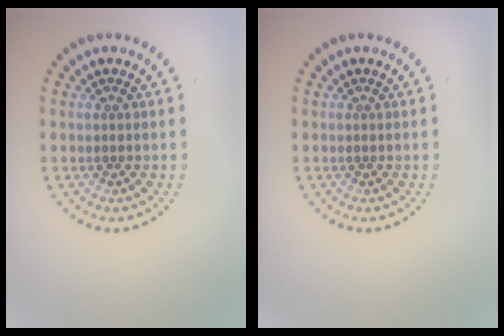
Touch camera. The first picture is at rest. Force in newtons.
{"total": 0.0}